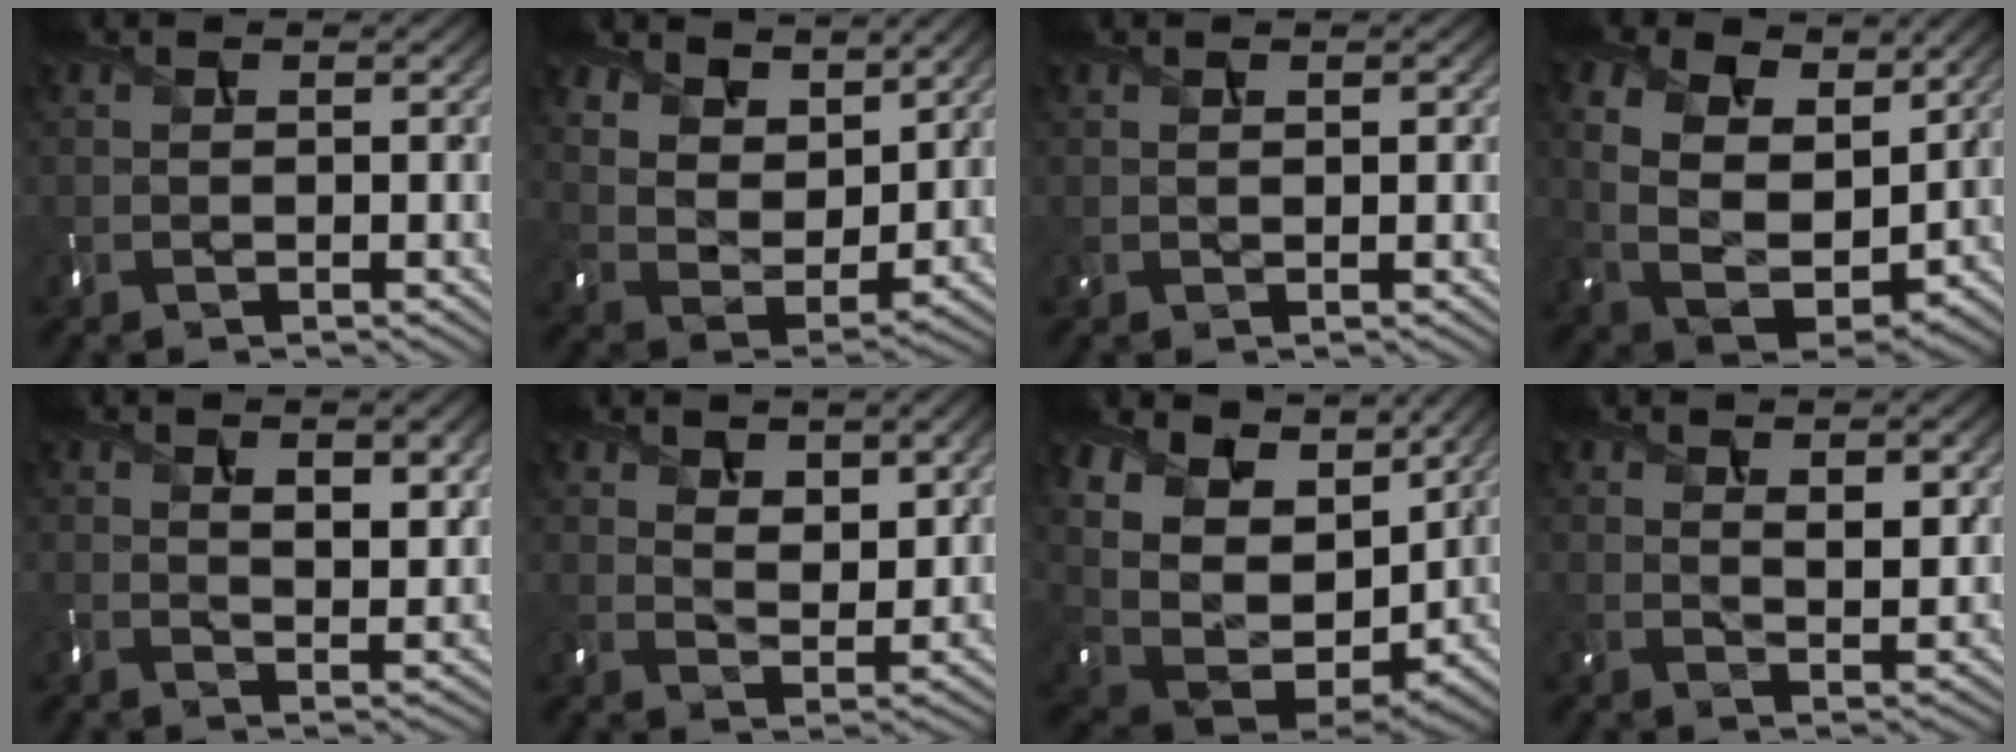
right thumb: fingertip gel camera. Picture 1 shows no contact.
{"total": 9.6, "force": [6.9, 5.1, 4.2], "torque": [-0.117, -0.027, 0.136]}
{"total": 1.2, "force": [0.5, 0.6, 0.8], "torque": [-0.017, -0.002, 0.013]}
{"total": 12.4, "force": [5.2, 7.6, 8.2], "torque": [-0.199, -0.002, 0.081]}
{"total": 6.3, "force": [2.9, 2.7, 4.9], "torque": [-0.081, -0.004, 0.052]}
{"total": 6.2, "force": [3.9, 3.1, 3.7], "torque": [-0.072, -0.011, 0.074]}
{"total": 15.5, "force": [7.5, 9.9, 9.3], "torque": [-0.240, 0.021, 0.157]}
{"total": 4.7, "force": [2.5, 1.9, 3.5], "torque": [-0.065, -0.007, 0.048]}